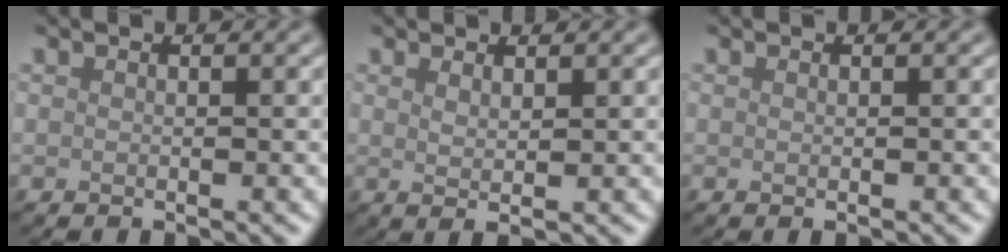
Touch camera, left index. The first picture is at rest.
{"total": 1.4, "force": [0.8, 0.4, 1.1], "torque": [-0.018, -0.005, 0.012]}
{"total": 0.6, "force": [0.0, 0.1, 0.6], "torque": [-0.007, 0.000, 0.000]}